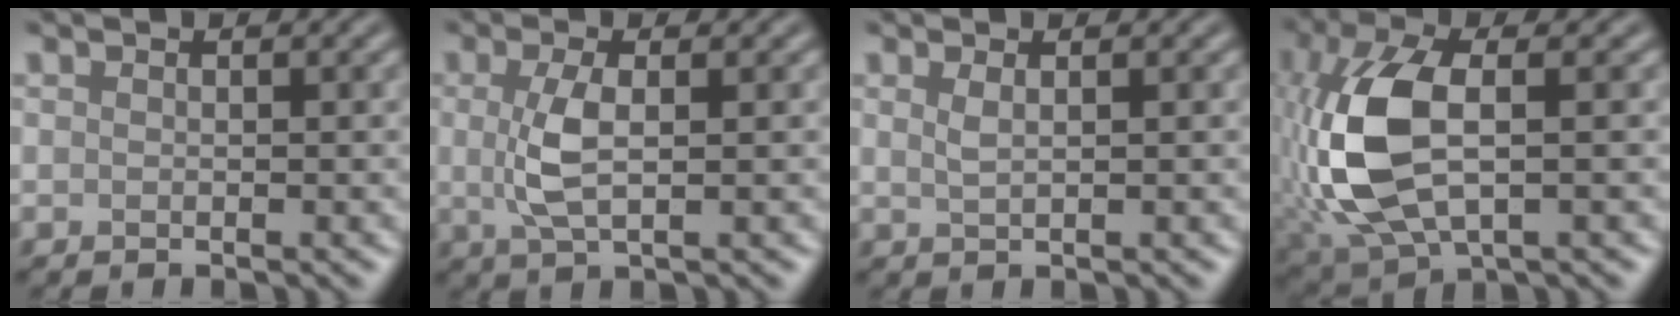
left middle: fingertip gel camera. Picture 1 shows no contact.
{"total": 3.3, "force": [0.2, 1.1, 3.1], "torque": [-0.073, -0.001, 0.003]}
{"total": 1.3, "force": [0.6, 0.5, 1.0], "torque": [-0.017, 0.002, 0.010]}
{"total": 9.8, "force": [-0.7, 5.1, 8.3], "torque": [-0.199, 0.002, -0.013]}